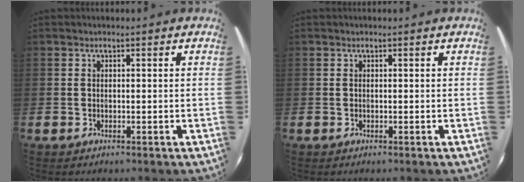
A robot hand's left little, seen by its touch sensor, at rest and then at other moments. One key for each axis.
{"total": 0.0}